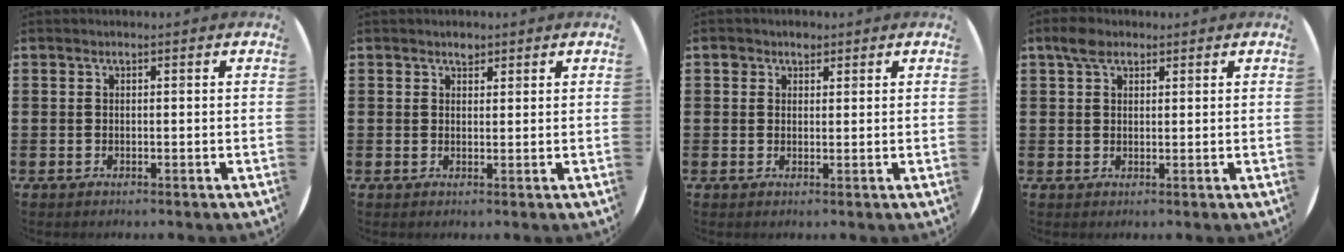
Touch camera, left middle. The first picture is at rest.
{"total": 1.3, "force": [1.1, 0.6, 0.3], "torque": [0.009, -0.004, 0.017]}
{"total": 1.7, "force": [1.3, 1.1, 0.3], "torque": [0.009, -0.002, 0.022]}
{"total": 3.0, "force": [2.2, 1.6, 1.4], "torque": [-0.015, 0.002, 0.038]}